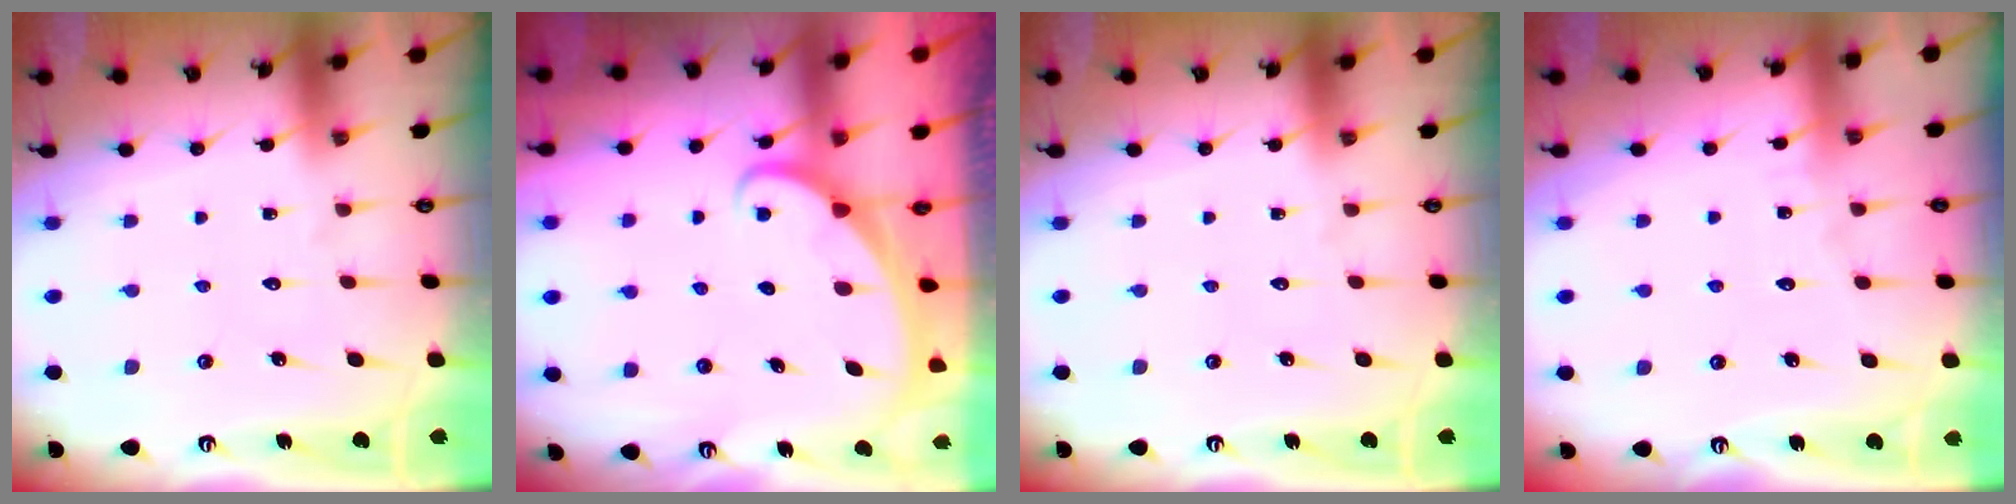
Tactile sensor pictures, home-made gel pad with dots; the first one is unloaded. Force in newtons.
{"total": 1.7, "press": 1.7, "slide": 0.1}
{"total": 0.0}
{"total": 2.5, "press": 2.5, "slide": 0.2}